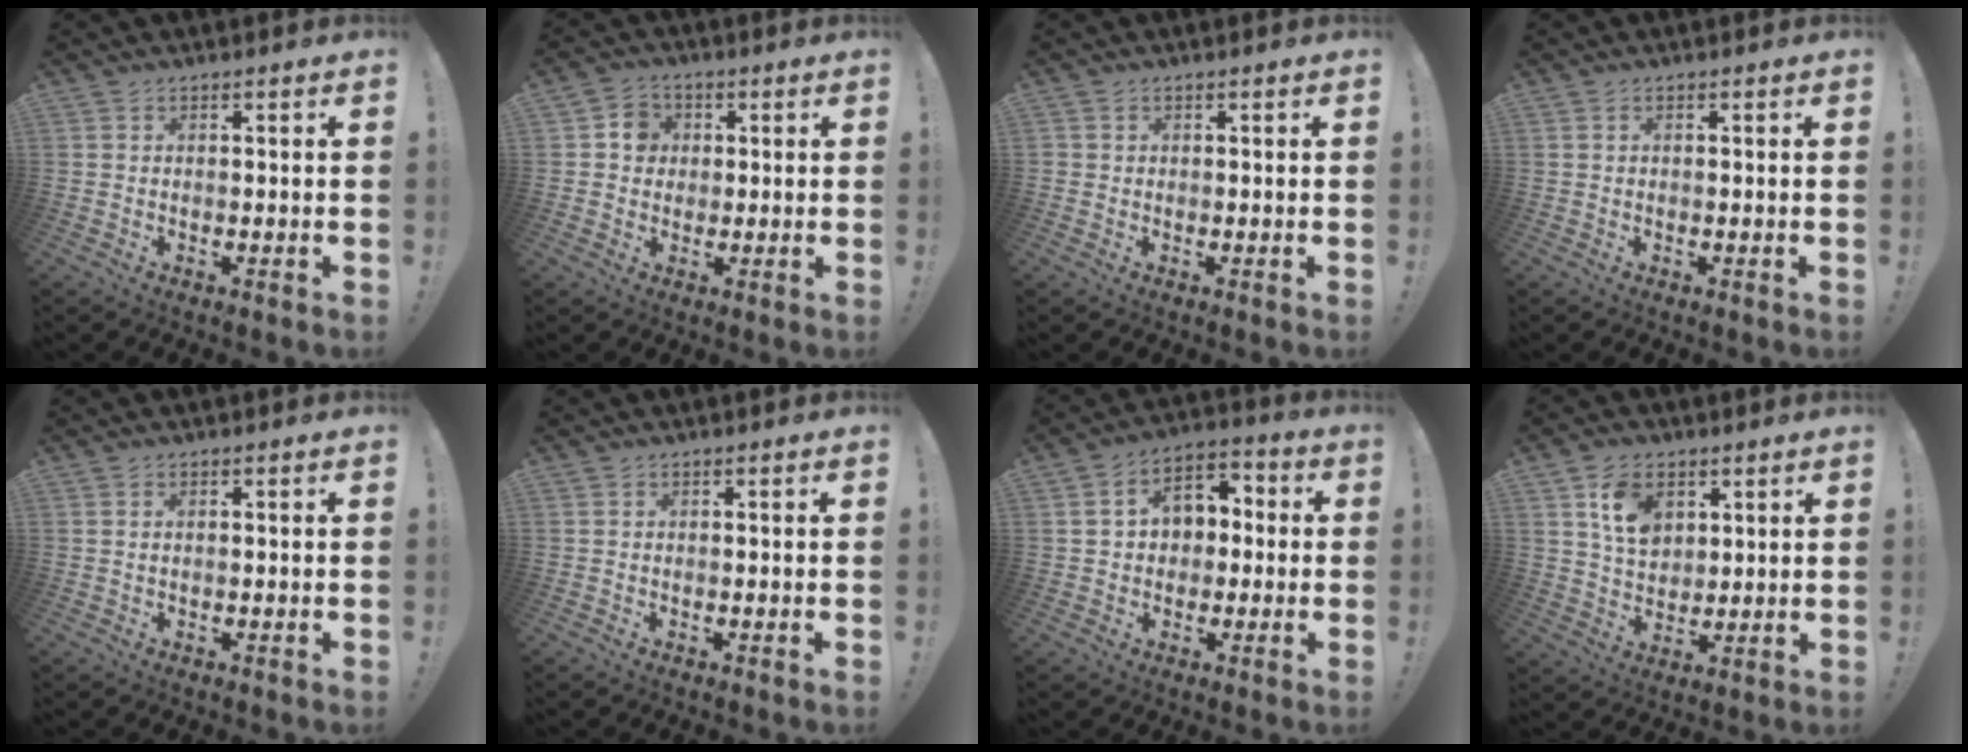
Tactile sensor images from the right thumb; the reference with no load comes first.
{"total": 5.9, "force": [1.0, 5.4, 2.1], "torque": [-0.026, 0.005, 0.018]}
{"total": 0.9, "force": [0.2, 0.8, 0.0], "torque": [-0.006, 0.005, 0.004]}
{"total": 0.0}
{"total": 0.5, "force": [0.5, 0.1, 0.1], "torque": [-0.005, 0.001, 0.009]}
{"total": 0.0}
{"total": 8.5, "force": [1.0, 7.2, 4.4], "torque": [-0.059, 0.002, 0.023]}
{"total": 10.6, "force": [4.8, 7.7, 5.4], "torque": [-0.084, -0.013, 0.094]}